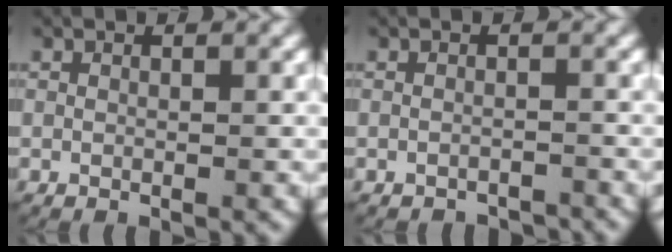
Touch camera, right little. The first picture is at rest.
{"total": 1.5, "force": [-1.5, 0.2, -0.1], "torque": [0.007, -0.004, -0.025]}